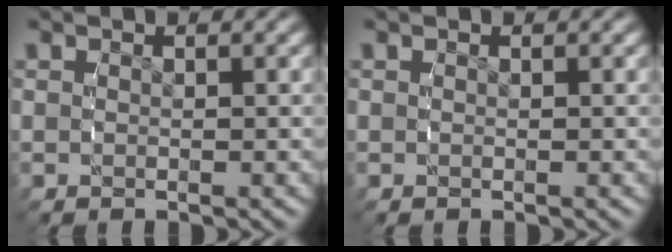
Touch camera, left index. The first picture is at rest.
{"total": 0.0}